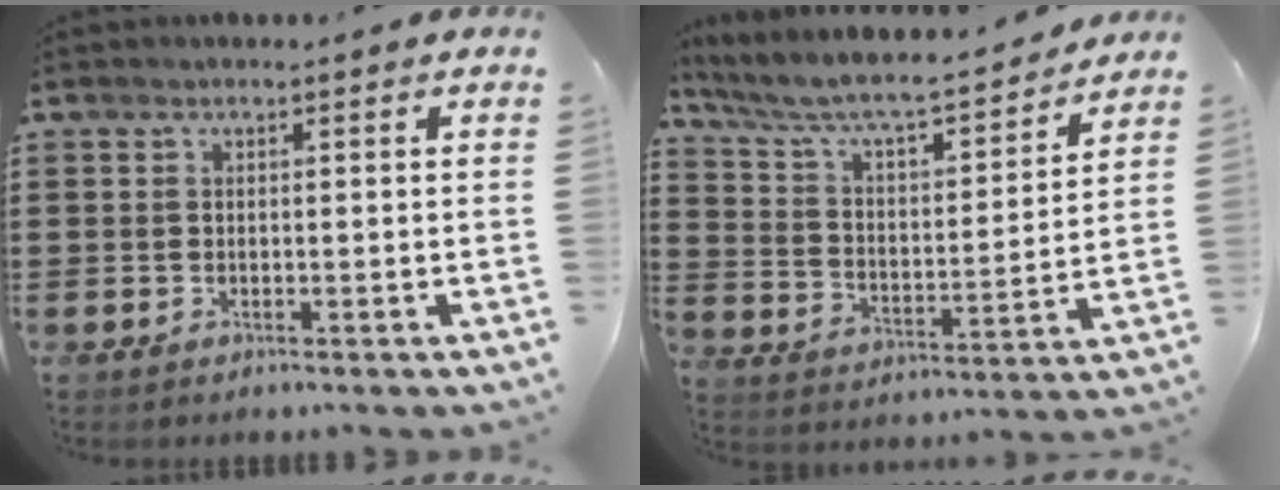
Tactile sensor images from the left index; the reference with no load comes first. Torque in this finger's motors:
{"motor_torque": [0.84, -1.30, 0.46, 0.21]}